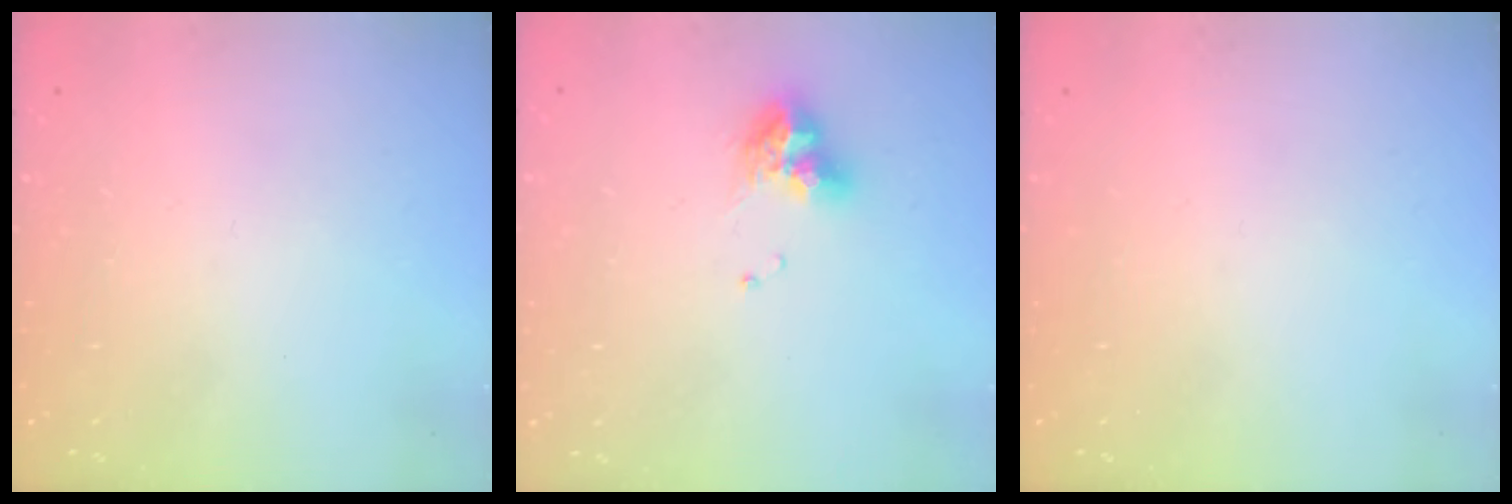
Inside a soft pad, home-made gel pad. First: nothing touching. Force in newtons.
{"total": 8.3, "press": 8.3, "slide": 0.8}
{"total": 0.0}